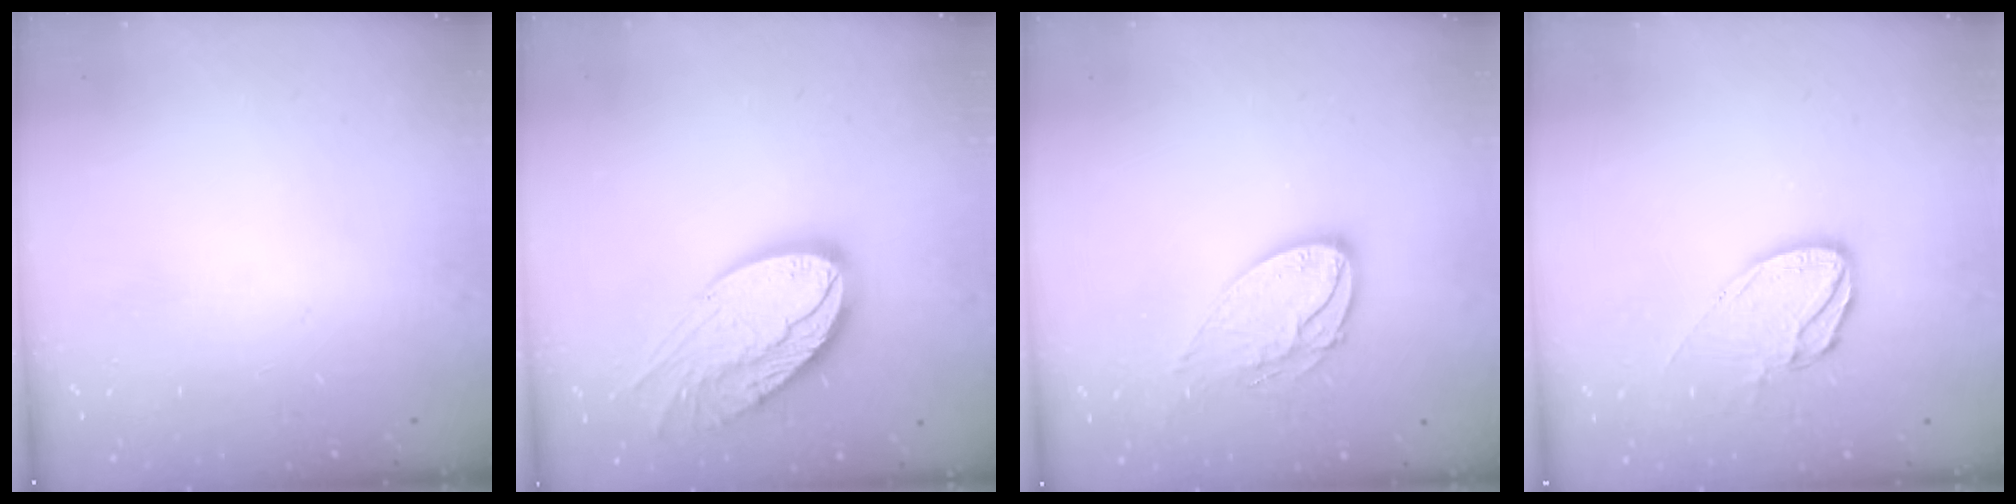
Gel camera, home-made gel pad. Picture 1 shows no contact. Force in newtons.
{"total": 23.0, "press": 22.9, "slide": 2.4}
{"total": 12.9, "press": 12.9, "slide": 1.0}
{"total": 11.5, "press": 11.5, "slide": 0.5}